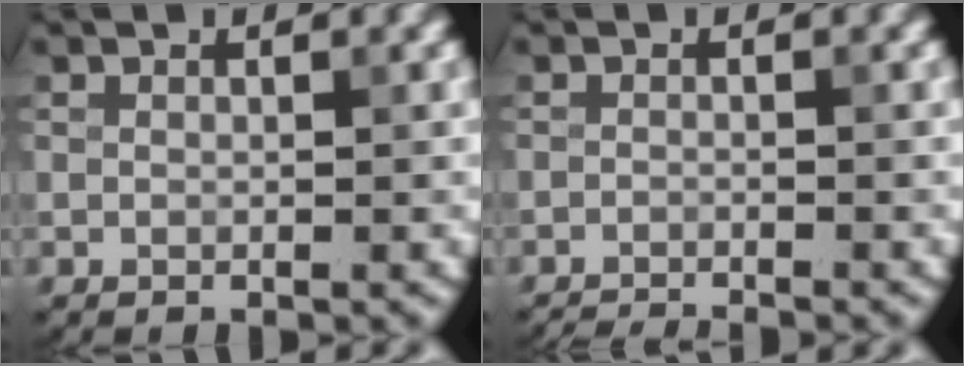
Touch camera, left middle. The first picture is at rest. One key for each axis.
{"total": 3.3, "fx": -3.2, "fy": 0.3, "fz": 0.8, "tx": -0.014, "ty": -0.012, "tz": -0.051}